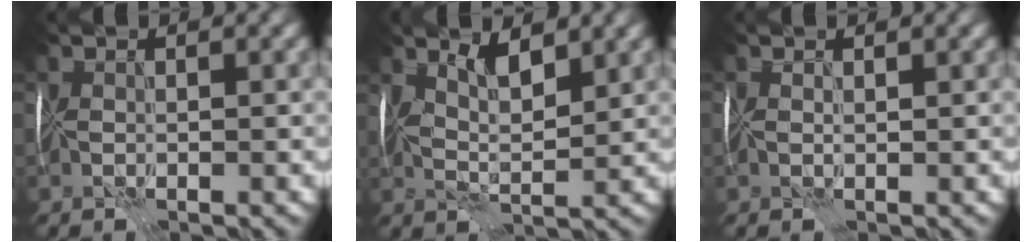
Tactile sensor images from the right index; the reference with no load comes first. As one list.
[{"total": 3.5, "force": [2.0, 1.2, 2.7], "torque": [-0.052, 0.000, 0.035]}, {"total": 1.2, "force": [0.5, 0.7, 0.8], "torque": [-0.014, 0.002, 0.008]}]